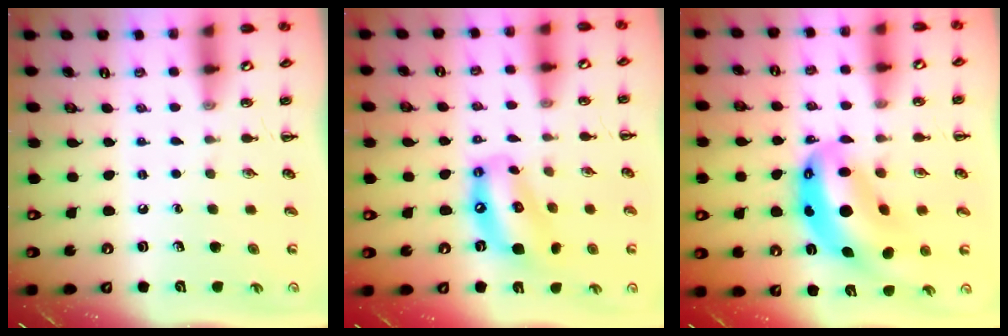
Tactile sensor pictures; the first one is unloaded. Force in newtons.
{"total": 12.7, "press": 12.2, "slide": 3.5}
{"total": 13.6, "press": 13.1, "slide": 3.4}